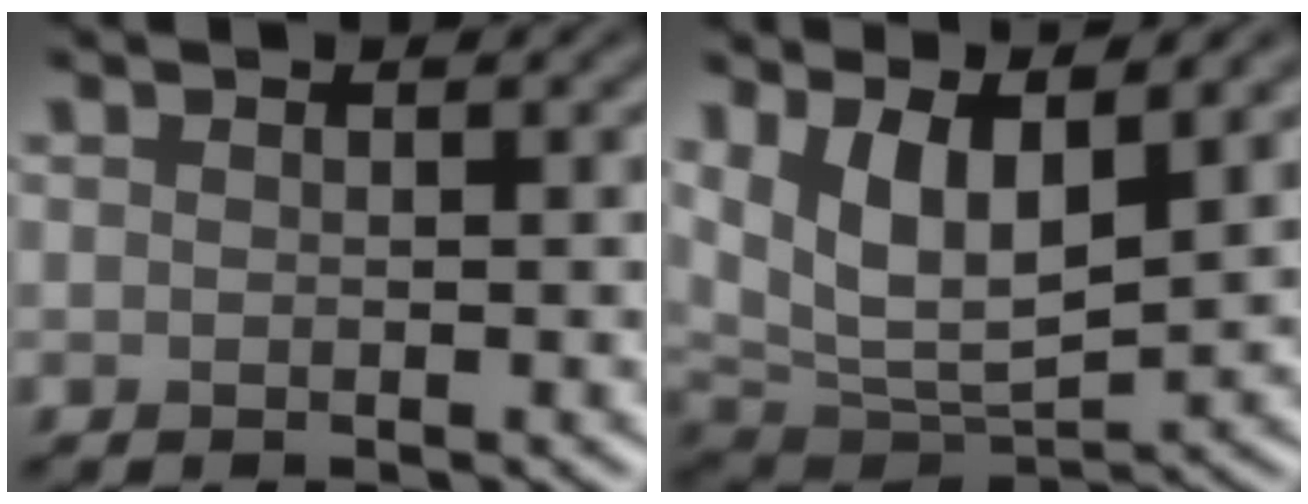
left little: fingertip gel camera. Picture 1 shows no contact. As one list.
[{"total": 7.9, "force": [3.2, 3.3, 6.5], "torque": [-0.130, -0.009, 0.062]}]